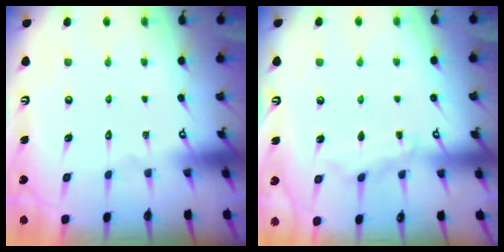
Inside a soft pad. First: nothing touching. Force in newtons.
{"total": 5.0, "press": 5.0, "slide": 0.6}